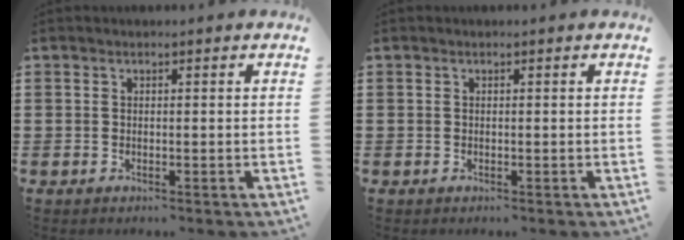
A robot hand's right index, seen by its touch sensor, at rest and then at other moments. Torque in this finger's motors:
{"motor_torque": [0.01, 0.02, 0.00, -0.01]}